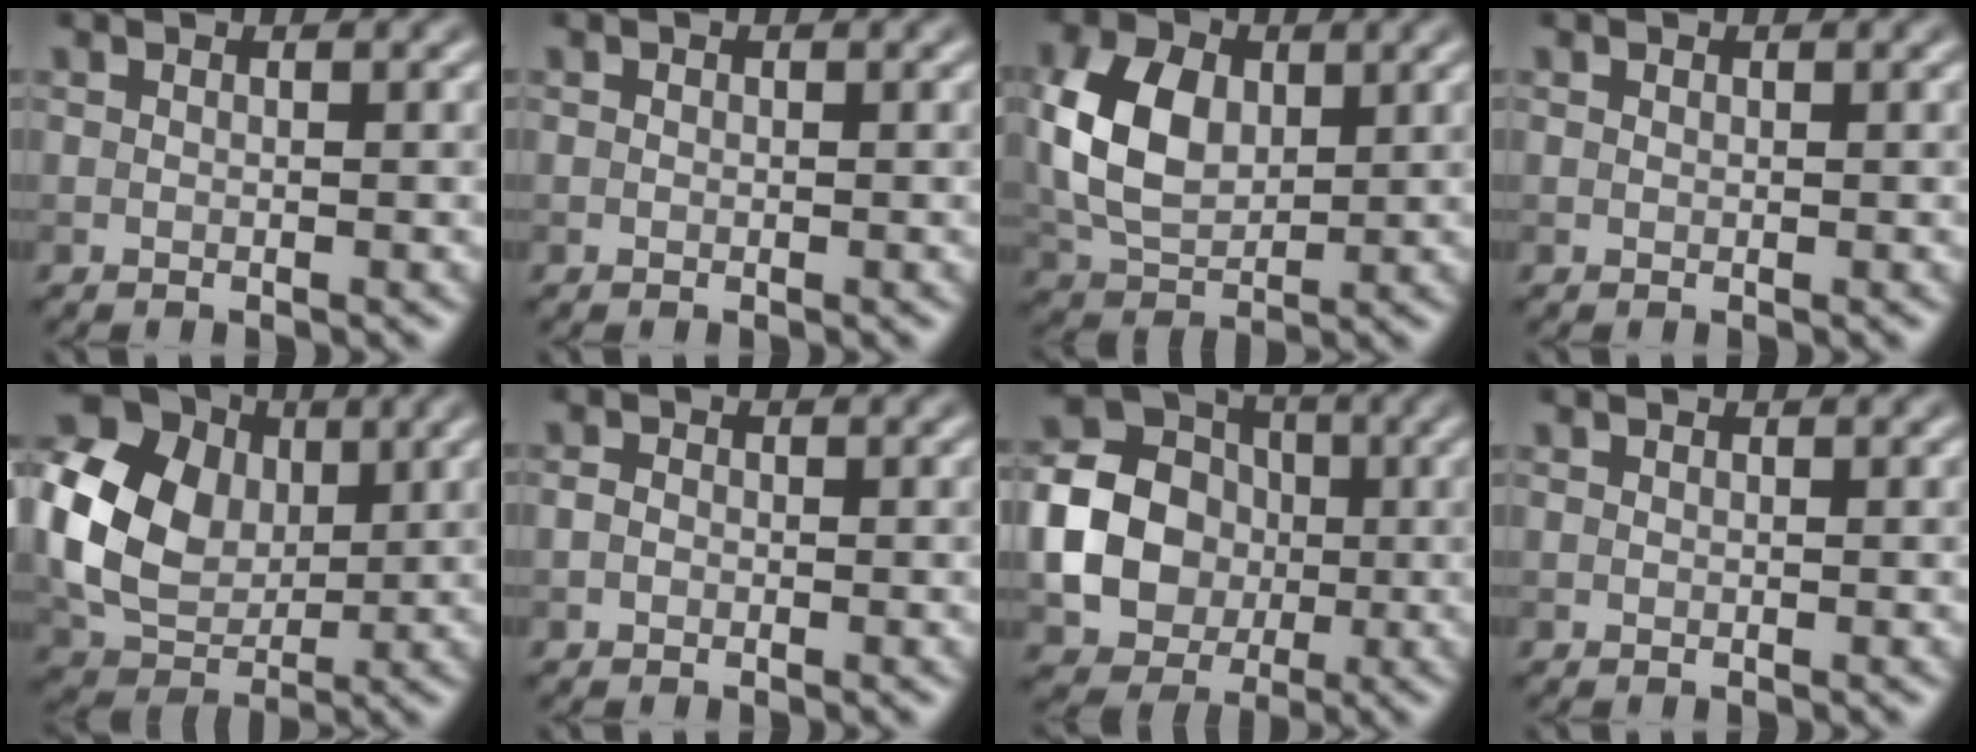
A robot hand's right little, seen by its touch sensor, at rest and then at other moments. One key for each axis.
{"total": 0.0}
{"total": 7.4, "fx": 1.2, "fy": 5.1, "fz": 5.2, "tx": -0.118, "ty": 0.010, "tz": 0.020}
{"total": 0.0}
{"total": 11.9, "fx": 1.3, "fy": 9.3, "fz": 7.4, "tx": -0.166, "ty": 0.007, "tz": 0.022}
{"total": 0.8, "fx": -0.4, "fy": 0.6, "fz": 0.3, "tx": -0.007, "ty": -0.001, "tz": -0.010}
{"total": 9.5, "fx": -0.9, "fy": 8.1, "fz": 4.9, "tx": -0.082, "ty": -0.006, "tz": -0.031}
{"total": 0.0}